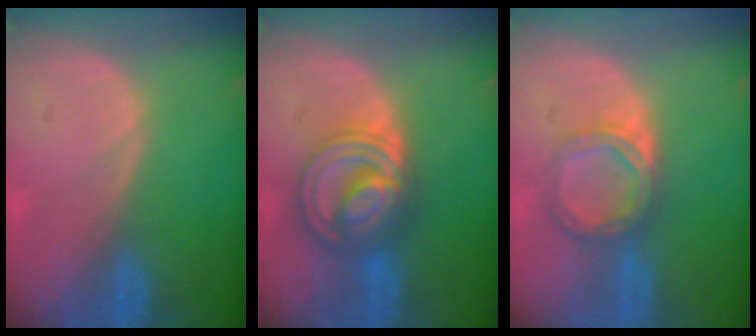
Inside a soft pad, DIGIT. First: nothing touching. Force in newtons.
{"total": 8.9, "press": 8.9, "slide": 0.7}
{"total": 5.3, "press": 5.1, "slide": 1.4}